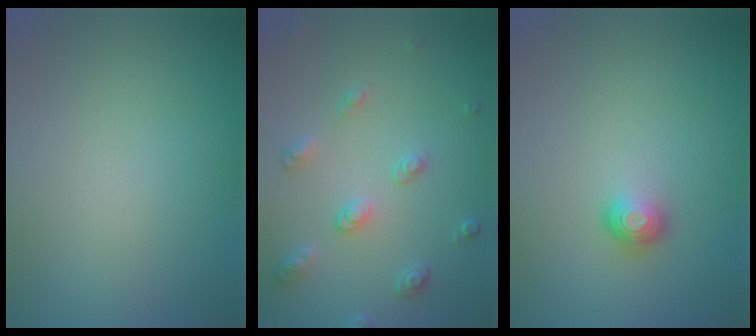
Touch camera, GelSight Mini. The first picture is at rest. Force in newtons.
{"total": 2.8, "press": 2.8, "slide": 0.2}
{"total": 1.7, "press": 1.3, "slide": 1.2}